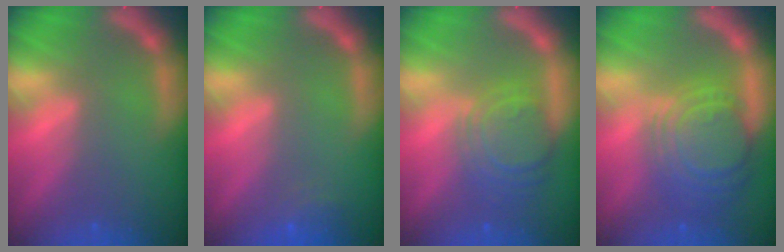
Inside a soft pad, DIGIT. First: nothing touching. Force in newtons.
{"total": 1.9}
{"total": 6.5}
{"total": 10.0}